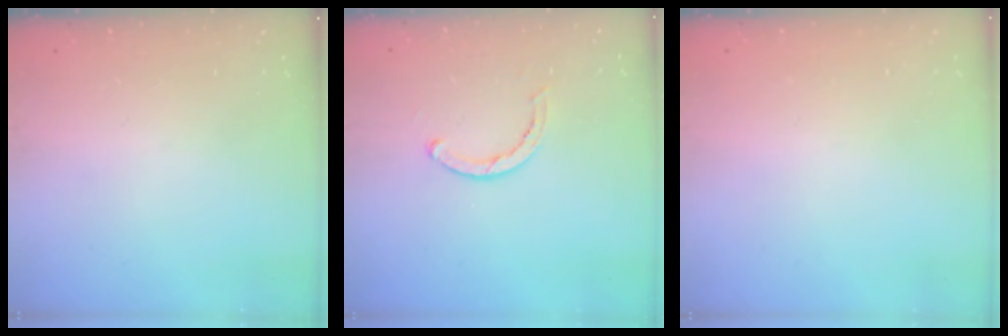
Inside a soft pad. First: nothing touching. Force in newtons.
{"total": 2.8, "press": 2.8, "slide": 0.2}
{"total": 2.4, "press": 2.4, "slide": 0.2}